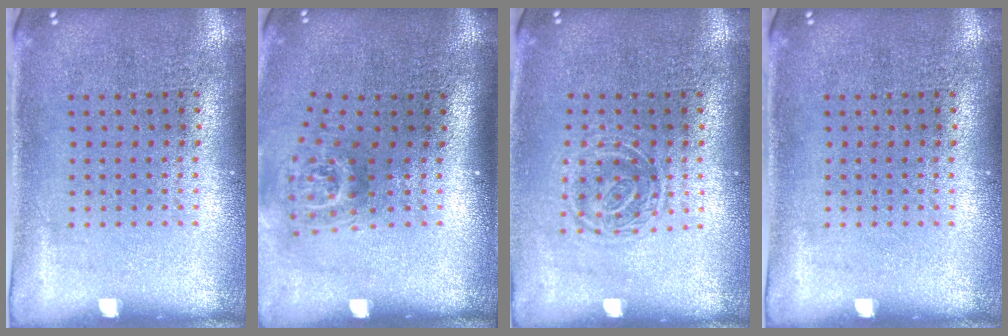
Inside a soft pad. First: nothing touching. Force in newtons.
{"total": 1.9, "press": 1.2, "slide": 1.4}
{"total": 1.3, "press": 1.1, "slide": 0.7}
{"total": 0.0}